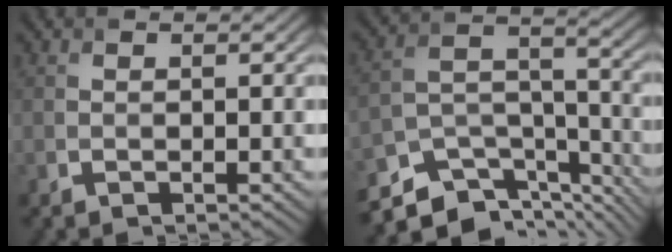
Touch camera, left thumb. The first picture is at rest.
{"total": 12.2, "force": [-9.7, 5.2, 5.3], "torque": [-0.128, -0.016, -0.154]}